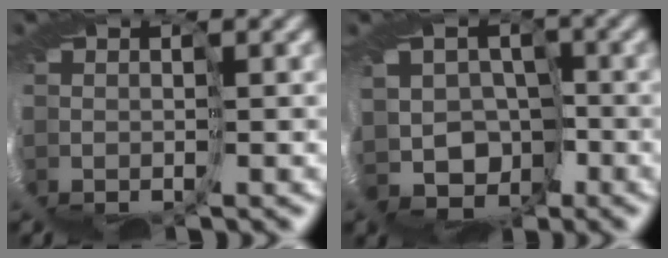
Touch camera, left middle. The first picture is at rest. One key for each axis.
{"total": 5.0, "fx": -1.5, "fy": 4.7, "fz": 1.0, "tx": -0.007, "ty": 0.005, "tz": -0.058}